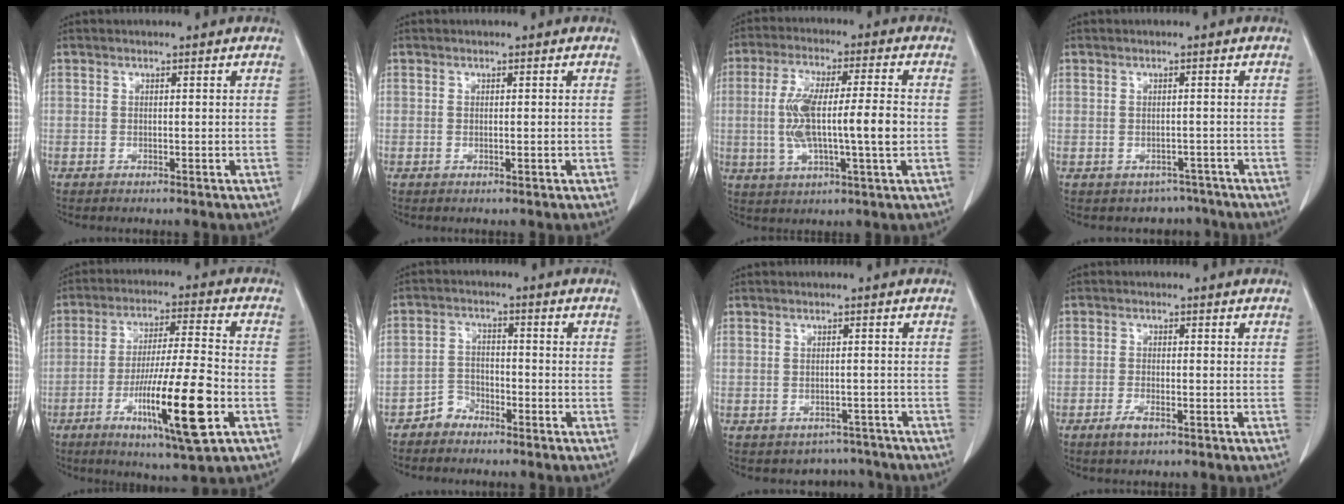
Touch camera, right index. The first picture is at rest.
{"total": 0.6, "force": [-0.1, 0.0, 0.5], "torque": [-0.015, -0.003, 0.002]}
{"total": 12.2, "force": [-0.8, 1.7, 12.1], "torque": [-0.234, 0.010, -0.012]}
{"total": 2.9, "force": [-2.1, 1.9, -0.3], "torque": [0.008, 0.008, -0.026]}
{"total": 15.8, "force": [-5.6, 0.6, 14.7], "torque": [-0.262, -0.022, -0.093]}
{"total": 3.5, "force": [-2.6, 2.4, 0.1], "torque": [0.003, 0.012, -0.051]}
{"total": 3.4, "force": [-2.7, 1.9, -0.3], "torque": [0.011, 0.013, -0.034]}
{"total": 2.4, "force": [-1.4, 0.8, 1.9], "torque": [-0.037, -0.001, -0.024]}